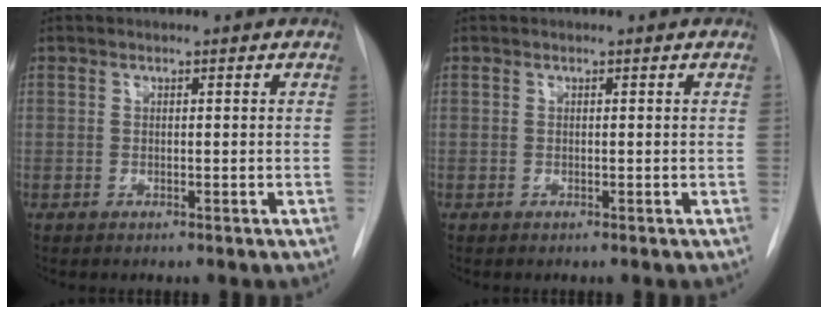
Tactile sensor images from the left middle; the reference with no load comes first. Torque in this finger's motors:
{"motor_torque": [0.00, 0.02, -0.02, 0.00]}